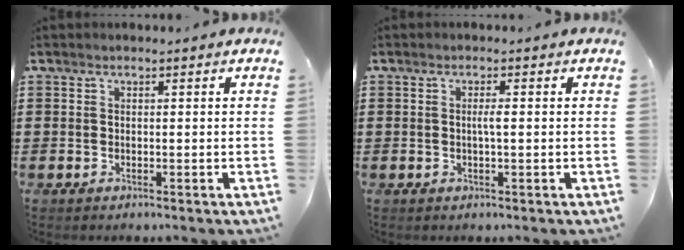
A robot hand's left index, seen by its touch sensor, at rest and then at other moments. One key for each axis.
{"total": 1.5, "fx": 0.1, "fy": -0.1, "fz": 1.5, "tx": -0.030, "ty": -0.003, "tz": 0.002}